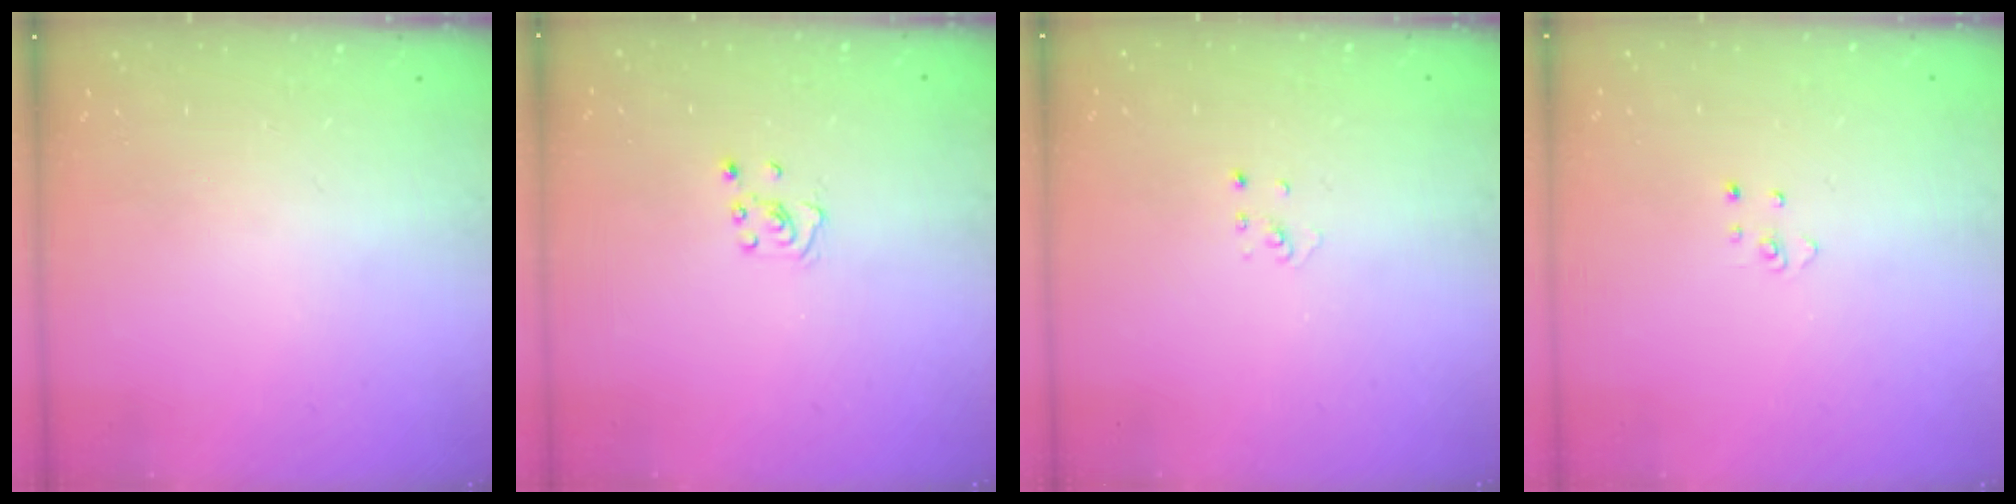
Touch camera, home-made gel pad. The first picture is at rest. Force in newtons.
{"total": 2.8, "press": 2.8, "slide": 0.3}
{"total": 2.1, "press": 2.1, "slide": 0.1}
{"total": 2.7, "press": 2.7, "slide": 0.3}